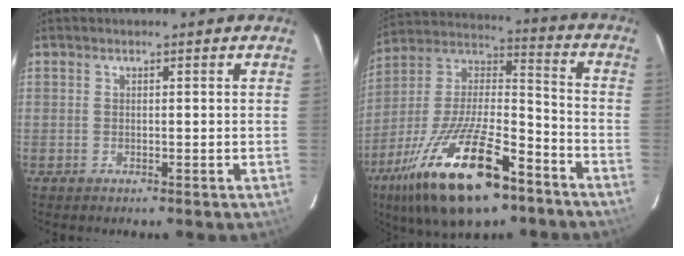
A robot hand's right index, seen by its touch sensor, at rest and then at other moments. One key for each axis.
{"total": 25.2, "fx": -14.9, "fy": 9.1, "fz": 18.2, "tx": -0.348, "ty": -0.022, "tz": -0.253}